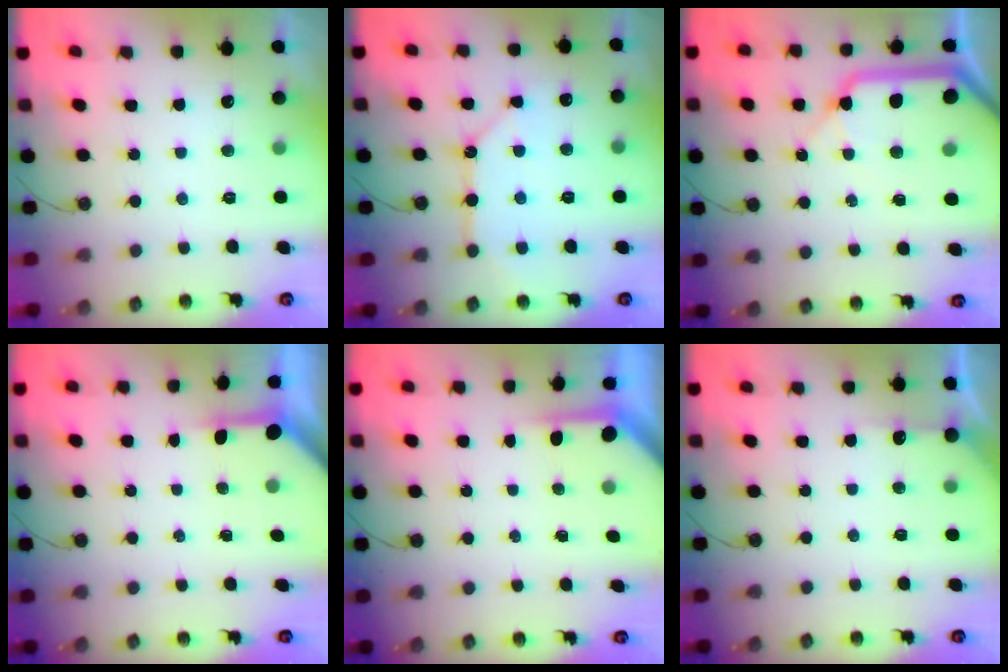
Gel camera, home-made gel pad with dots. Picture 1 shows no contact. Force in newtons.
{"total": 10.5, "press": 10.5, "slide": 1.2}
{"total": 17.2, "press": 17.0, "slide": 2.4}
{"total": 3.4, "press": 3.4, "slide": 0.4}
{"total": 3.2, "press": 3.2, "slide": 0.4}
{"total": 3.9, "press": 3.8, "slide": 0.4}